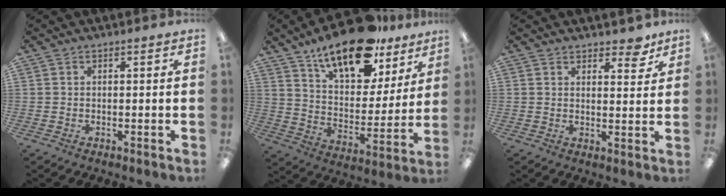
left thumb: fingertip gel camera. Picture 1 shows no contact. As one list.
[{"total": 18.8, "force": [14.0, 7.9, 9.8], "torque": [-0.168, -0.080, 0.244]}, {"total": 5.0, "force": [4.1, 2.1, 2.0], "torque": [-0.007, -0.026, 0.068]}]